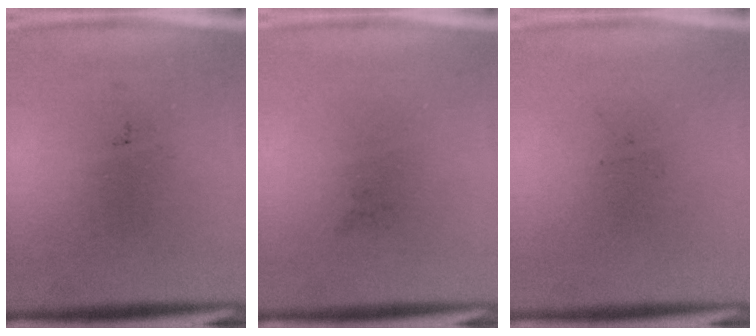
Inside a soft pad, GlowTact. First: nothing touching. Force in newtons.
{"total": 0.0}
{"total": 0.0}